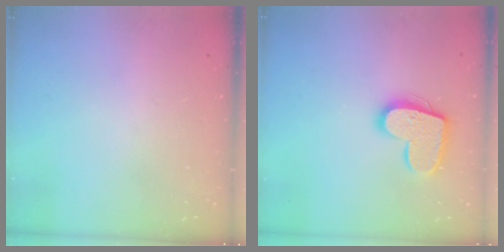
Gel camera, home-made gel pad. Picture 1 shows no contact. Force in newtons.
{"total": 14.9, "press": 14.9, "slide": 1.0}